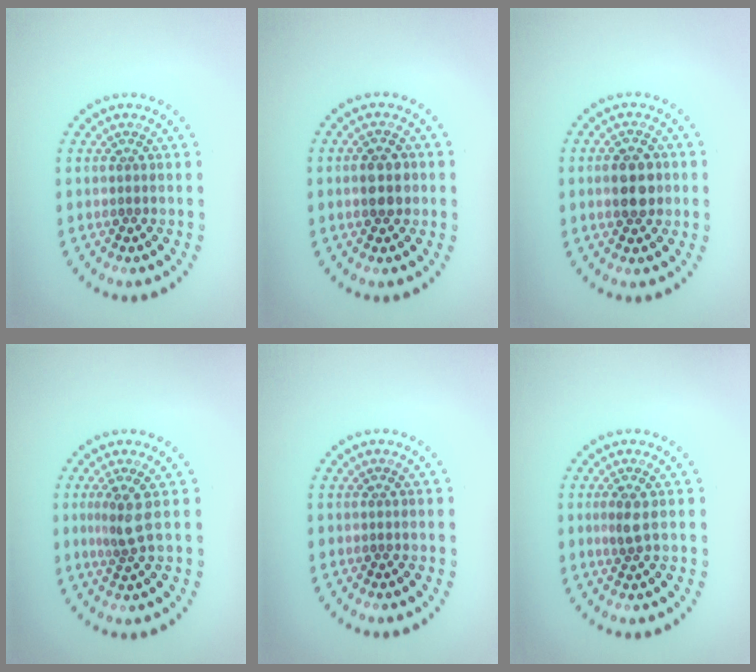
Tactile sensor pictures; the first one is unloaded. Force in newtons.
{"total": 2.5, "press": 2.4, "slide": 0.2}
{"total": 3.6, "press": 3.6, "slide": 0.2}
{"total": 2.3, "press": 1.8, "slide": 1.6}
{"total": 0.0}
{"total": 1.6, "press": 1.4, "slide": 0.8}